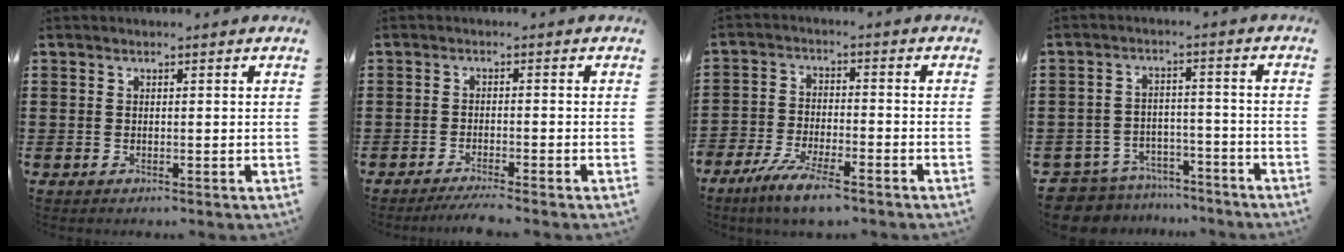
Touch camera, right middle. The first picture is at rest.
{"total": 2.0, "force": [-1.8, -0.3, 1.0], "torque": [-0.016, -0.001, -0.034]}
{"total": 5.9, "force": [-4.8, 1.1, 3.2], "torque": [-0.078, -0.007, -0.096]}
{"total": 5.8, "force": [-5.7, 1.1, 0.3], "torque": [-0.028, 0.007, -0.123]}